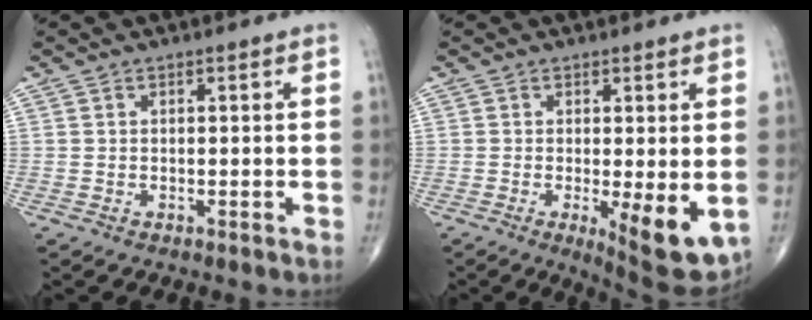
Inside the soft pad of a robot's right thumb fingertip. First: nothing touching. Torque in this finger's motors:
{"motor_torque": [1.14, 1.35, 0.61, -0.63, 0.23]}